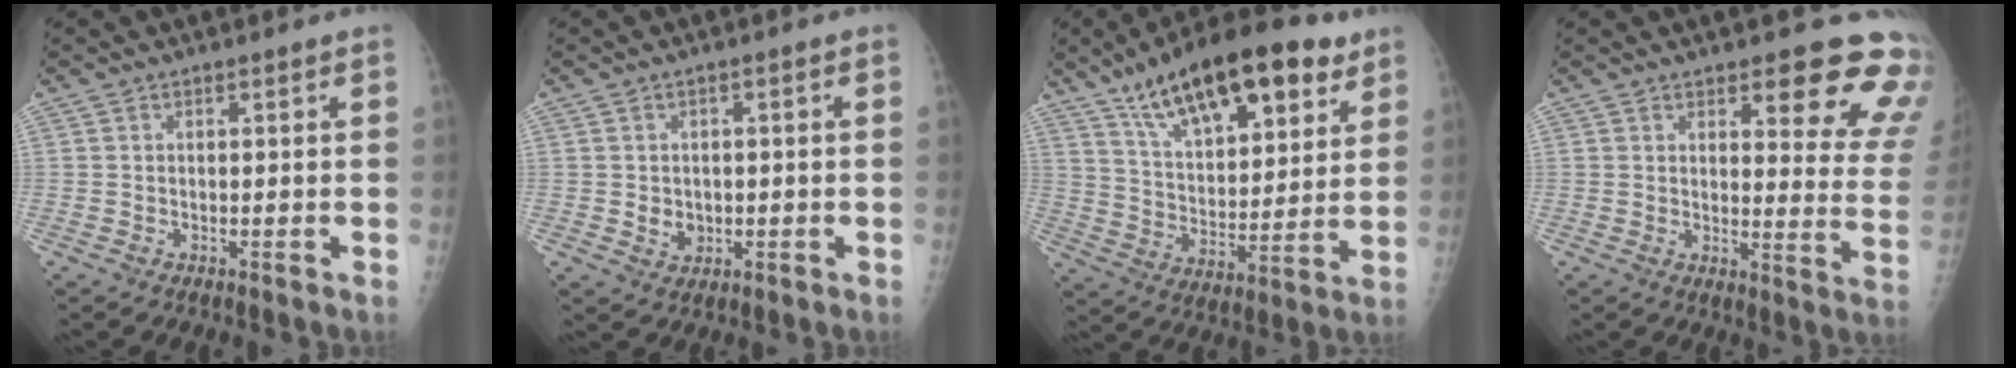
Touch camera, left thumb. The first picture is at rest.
{"total": 3.1, "force": [-0.5, 2.7, 1.5], "torque": [-0.008, 0.000, 0.001]}
{"total": 23.7, "force": [14.0, 9.6, 16.6], "torque": [-0.234, -0.033, 0.231]}
{"total": 15.8, "force": [10.5, 4.8, 10.7], "torque": [-0.086, -0.067, 0.113]}